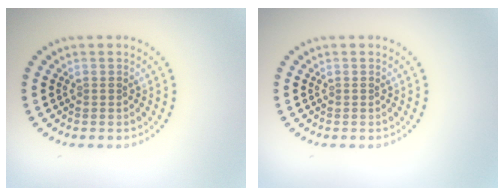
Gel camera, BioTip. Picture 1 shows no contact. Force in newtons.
{"total": 0.0}